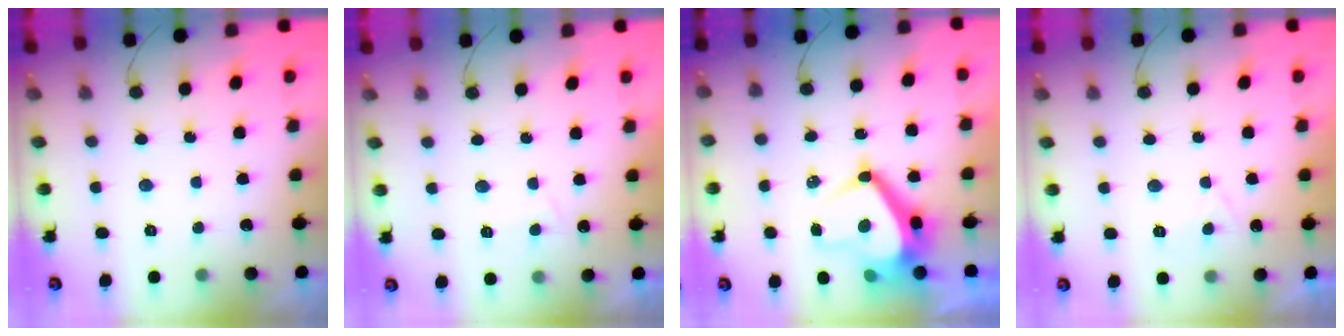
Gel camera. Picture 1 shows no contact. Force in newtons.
{"total": 2.3, "press": 2.2, "slide": 0.6}
{"total": 11.4, "press": 11.3, "slide": 1.2}
{"total": 3.9, "press": 3.8, "slide": 0.7}